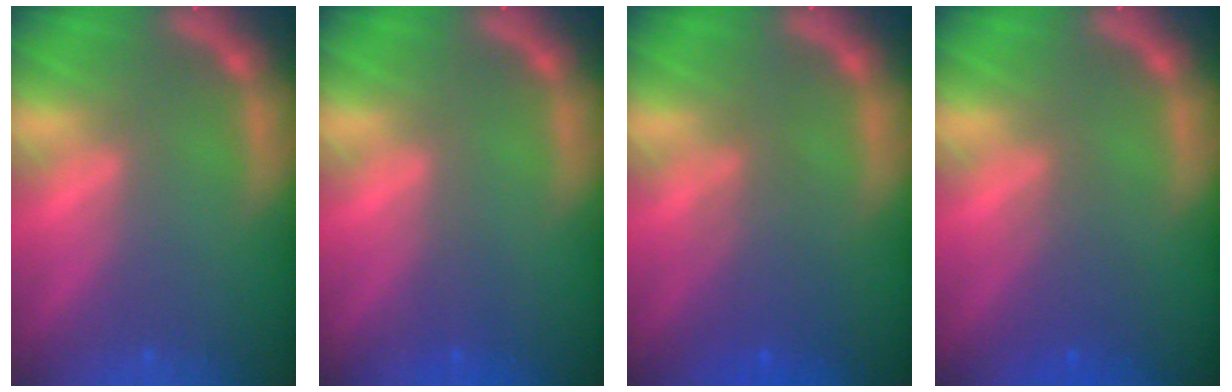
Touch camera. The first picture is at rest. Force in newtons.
{"total": 1.0}
{"total": 3.6}
{"total": 2.5}